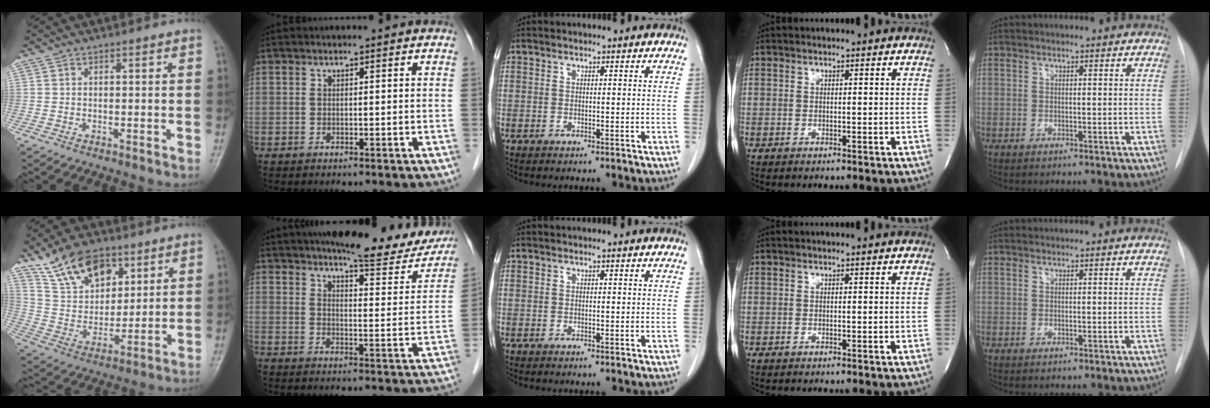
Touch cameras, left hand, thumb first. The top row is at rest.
{"thumb": {"total": 15.2, "force": [9.1, 8.9, 8.2], "torque": [-0.107, -0.037, 0.173]}, "index": {"total": 16.0, "force": [14.1, 3.0, 6.8], "torque": [-0.081, -0.023, 0.170]}}